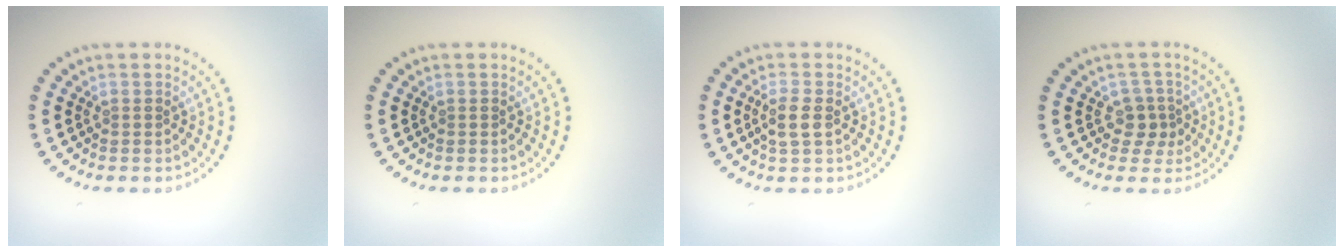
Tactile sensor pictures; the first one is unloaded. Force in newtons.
{"total": 0.0}
{"total": 1.9, "press": 1.8, "slide": 0.6}
{"total": 2.0, "press": 1.7, "slide": 1.2}